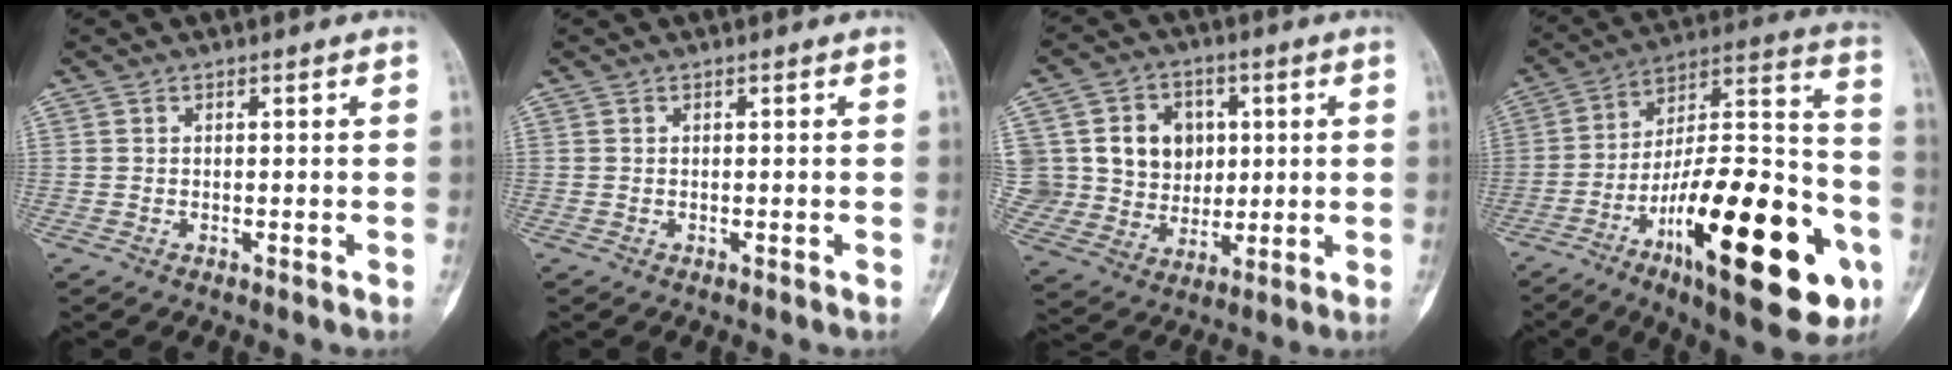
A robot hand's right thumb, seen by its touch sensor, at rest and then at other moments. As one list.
[{"total": 0.0}, {"total": 15.0, "force": [3.3, 13.4, 6.0], "torque": [-0.059, 0.016, 0.076]}, {"total": 32.1, "force": [-13.0, 10.6, 27.3], "torque": [-0.393, 0.061, -0.193]}]